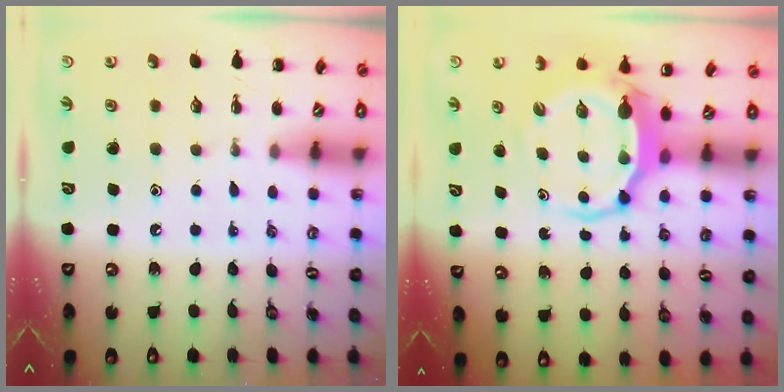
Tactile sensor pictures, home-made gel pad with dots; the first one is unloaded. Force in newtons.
{"total": 5.3, "press": 5.2, "slide": 1.3}